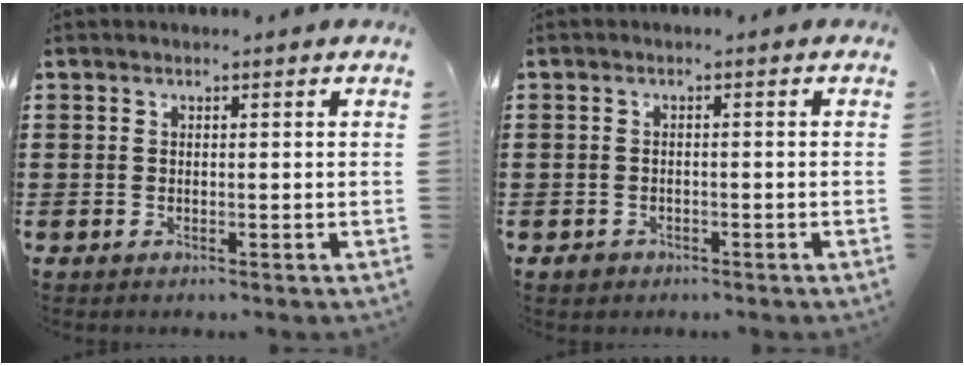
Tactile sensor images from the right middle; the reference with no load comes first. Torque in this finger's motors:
{"motor_torque": [1.41, 0.20, -0.05, 0.00]}